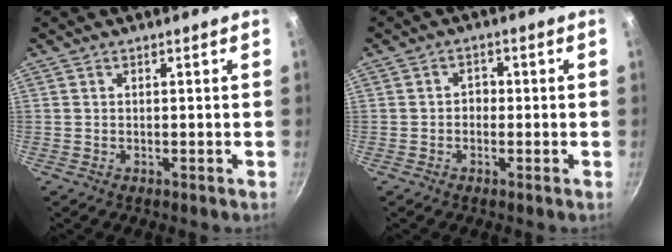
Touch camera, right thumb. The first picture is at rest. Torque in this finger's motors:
{"motor_torque": [-0.62, 0.16, 0.21, 0.15, 0.03]}